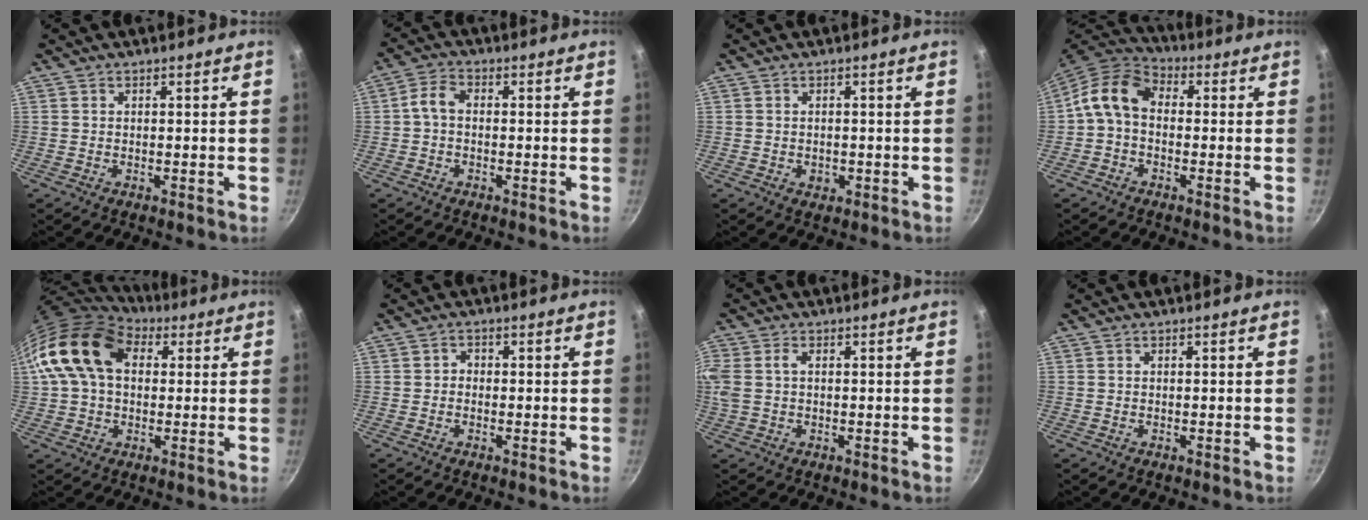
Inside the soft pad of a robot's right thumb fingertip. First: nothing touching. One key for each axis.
{"total": 3.7, "fx": -0.5, "fy": 2.4, "fz": 2.7, "tx": -0.057, "ty": 0.021, "tz": -0.019}
{"total": 1.7, "fx": -0.4, "fy": 1.3, "fz": 1.1, "tx": -0.016, "ty": 0.001, "tz": -0.002}
{"total": 9.1, "fx": -0.2, "fy": 6.7, "fz": 6.3, "tx": -0.109, "ty": 0.033, "tz": -0.026}
{"total": 16.5, "fx": 4.0, "fy": 11.4, "fz": 11.2, "tx": -0.187, "ty": 0.022, "tz": 0.056}
{"total": 1.3, "fx": -0.3, "fy": 1.2, "fz": 0.6, "tx": -0.006, "ty": 0.005, "tz": -0.009}
{"total": 7.3, "fx": 1.3, "fy": 4.8, "fz": 5.3, "tx": -0.117, "ty": 0.012, "tz": 0.019}
{"total": 0.0}